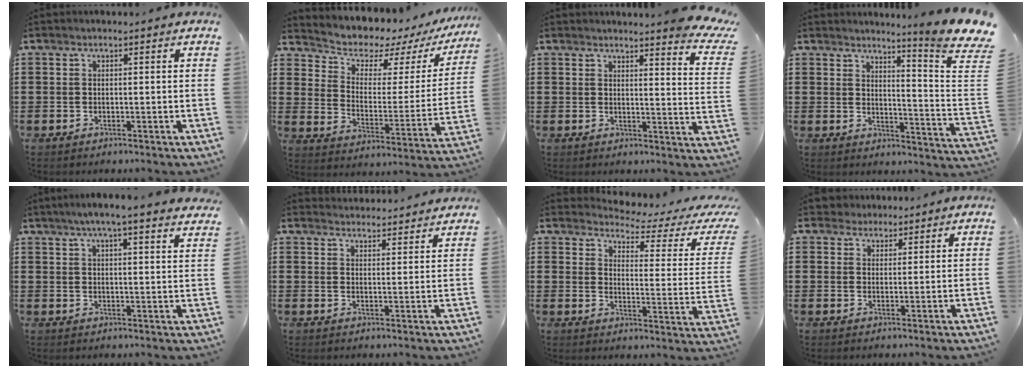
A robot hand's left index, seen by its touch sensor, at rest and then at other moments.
{"total": 5.3, "force": [4.7, 2.2, 1.1], "torque": [-0.047, -0.039, 0.076]}
{"total": 4.2, "force": [3.8, -0.3, 1.7], "torque": [-0.035, -0.025, 0.063]}
{"total": 6.9, "force": [5.6, -0.9, 3.9], "torque": [-0.074, -0.050, 0.088]}
{"total": 4.7, "force": [4.0, -0.4, 2.5], "torque": [-0.060, -0.010, 0.070]}
{"total": 3.1, "force": [3.1, 0.1, -0.2], "torque": [0.003, -0.018, 0.057]}
{"total": 3.5, "force": [3.1, 0.5, 1.6], "torque": [-0.046, -0.029, 0.044]}
{"total": 3.0, "force": [2.4, 1.8, 0.0], "torque": [-0.012, 0.009, 0.045]}